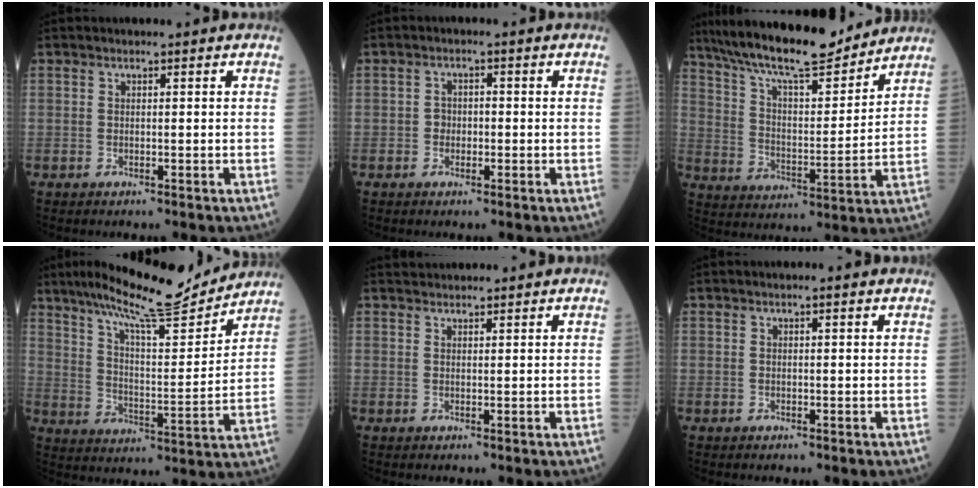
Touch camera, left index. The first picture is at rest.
{"total": 2.1, "force": [-0.4, 1.7, 1.2], "torque": [-0.020, 0.010, -0.005]}
{"total": 19.1, "force": [16.6, 3.1, 8.9], "torque": [-0.163, 0.012, 0.277]}
{"total": 17.2, "force": [15.2, 1.8, 7.8], "torque": [-0.136, 0.001, 0.242]}
{"total": 4.9, "force": [4.6, 1.1, 1.1], "torque": [-0.011, 0.037, 0.073]}
{"total": 1.1, "force": [0.9, 0.3, 0.6], "torque": [-0.015, 0.011, 0.014]}